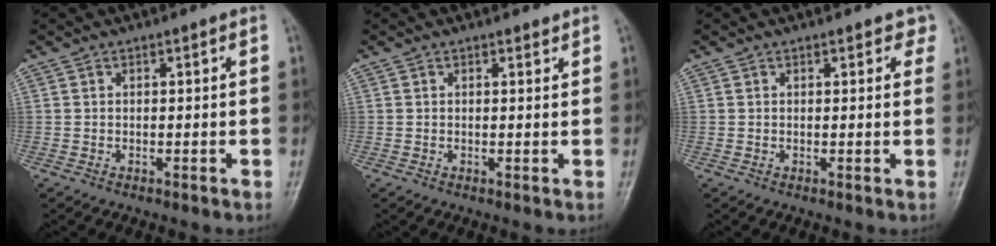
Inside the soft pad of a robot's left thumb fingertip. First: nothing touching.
{"total": 1.1, "force": [0.9, 0.6, 0.4], "torque": [-0.001, -0.006, 0.009]}
{"total": 2.4, "force": [1.5, 1.3, 1.2], "torque": [0.008, -0.004, 0.012]}